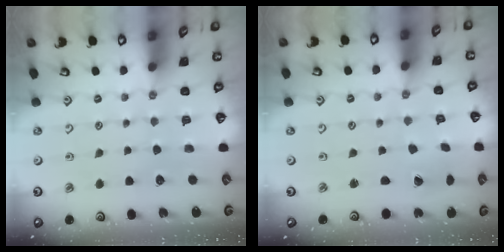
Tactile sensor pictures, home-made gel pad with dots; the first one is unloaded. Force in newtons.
{"total": 1.6, "press": 1.5, "slide": 0.3}